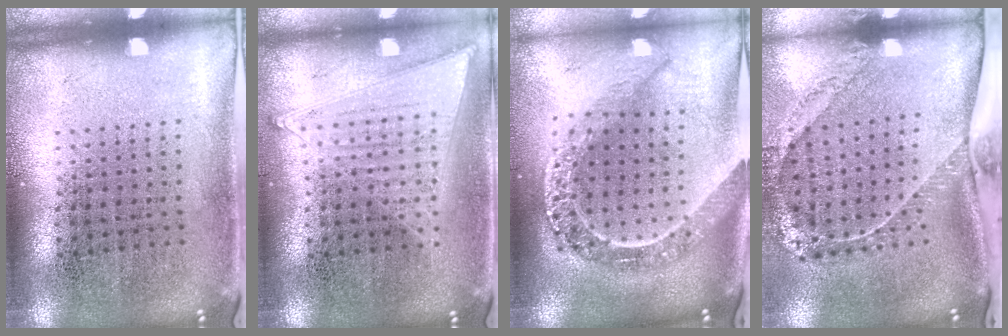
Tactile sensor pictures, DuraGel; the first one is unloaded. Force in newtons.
{"total": 1.0, "press": 1.0, "slide": 0.4}
{"total": 2.4, "press": 2.0, "slide": 1.3}
{"total": 2.3, "press": 1.7, "slide": 1.5}